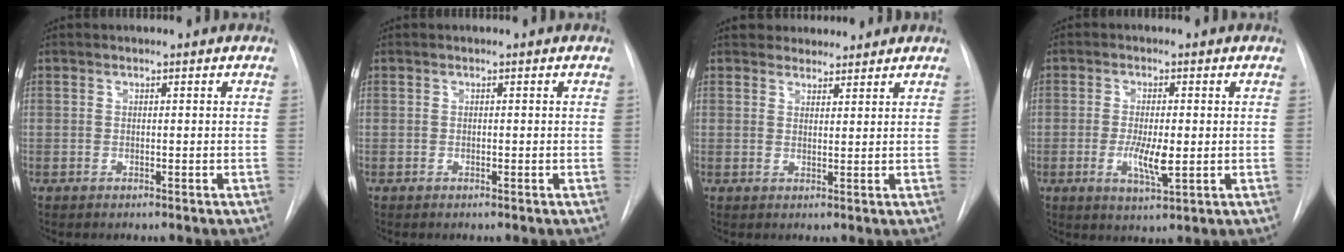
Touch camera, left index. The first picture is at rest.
{"total": 0.7, "force": [-0.7, -0.1, -0.1], "torque": [0.001, -0.006, -0.012]}
{"total": 3.8, "force": [3.5, 1.5, 0.1], "torque": [0.007, 0.013, 0.051]}
{"total": 5.3, "force": [-1.4, 1.2, 5.0], "torque": [-0.096, -0.016, -0.021]}